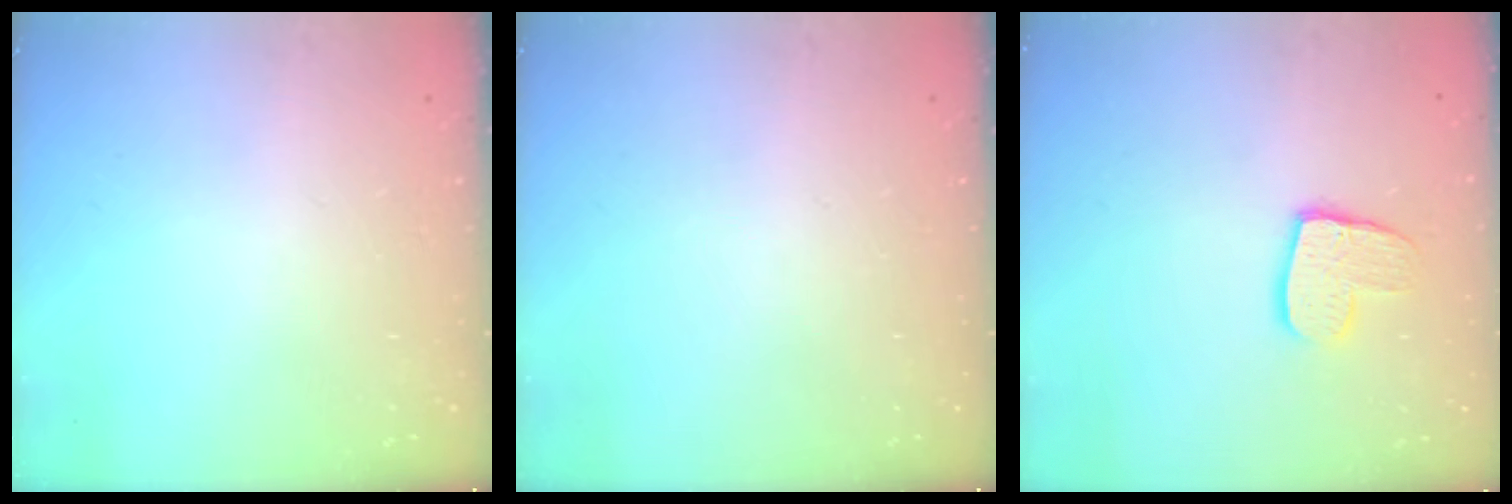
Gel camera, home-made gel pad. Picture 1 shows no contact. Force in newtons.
{"total": 0.0}
{"total": 10.8, "press": 10.7, "slide": 0.7}